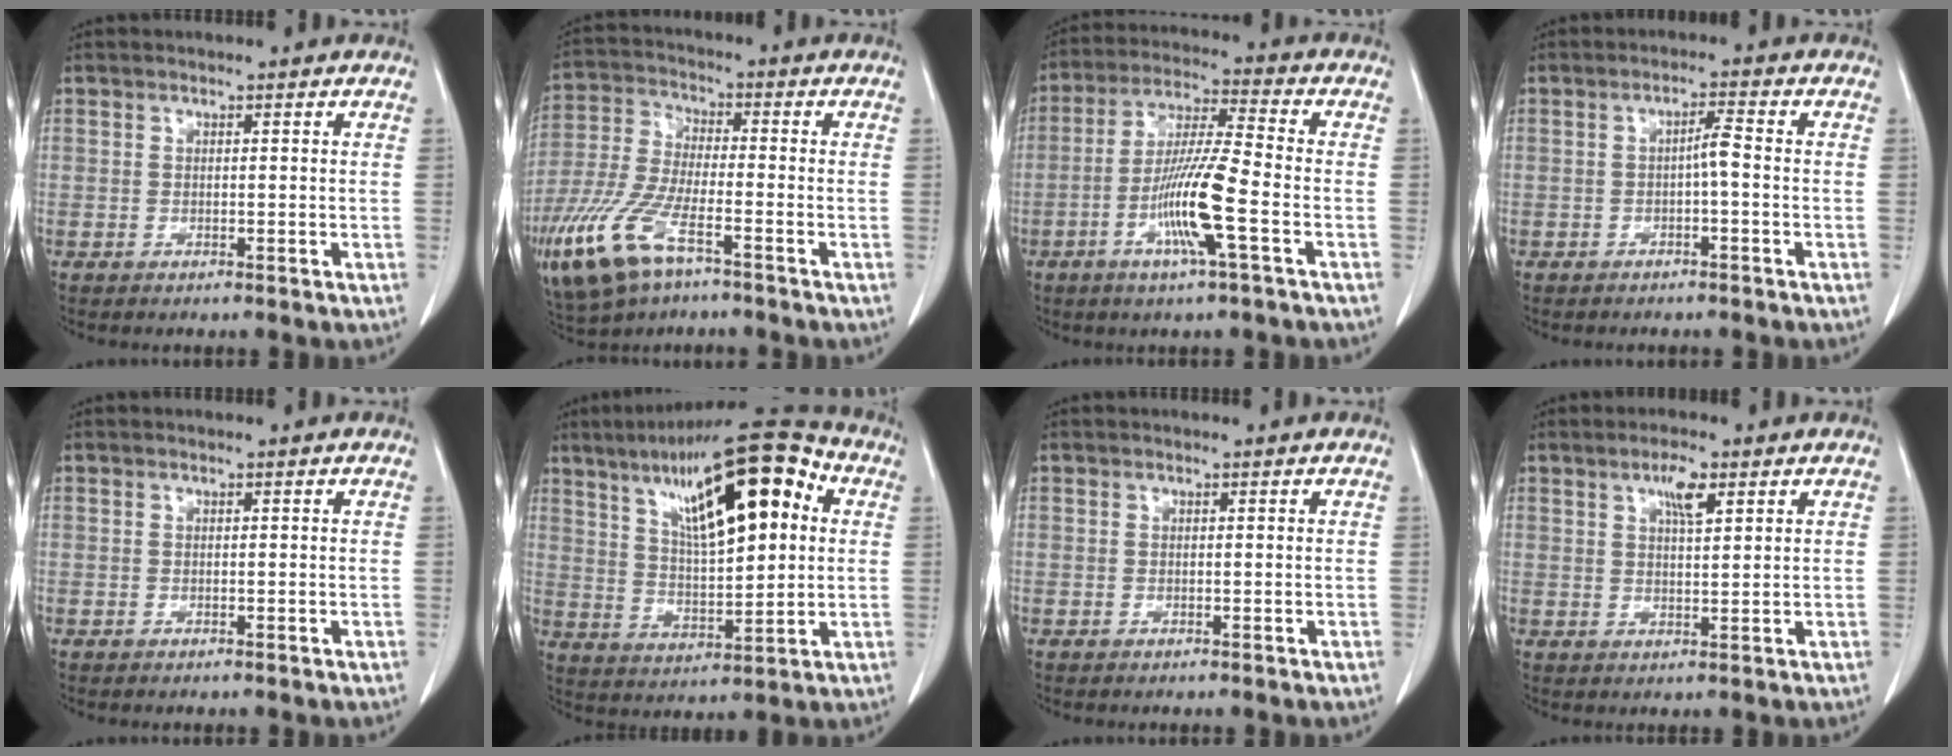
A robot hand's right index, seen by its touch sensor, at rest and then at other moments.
{"total": 13.9, "force": [-7.7, 4.7, 10.6], "torque": [-0.244, -0.020, -0.142]}
{"total": 11.2, "force": [-3.8, -0.1, 10.5], "torque": [-0.206, -0.005, -0.075]}
{"total": 2.4, "force": [-0.6, 0.1, 2.3], "torque": [-0.036, 0.006, -0.010]}
{"total": 0.0}
{"total": 20.2, "force": [7.6, 5.2, 18.0], "torque": [-0.291, 0.037, 0.124]}
{"total": 0.0}
{"total": 3.8, "force": [2.0, 0.8, 3.1], "torque": [-0.058, 0.002, 0.036]}